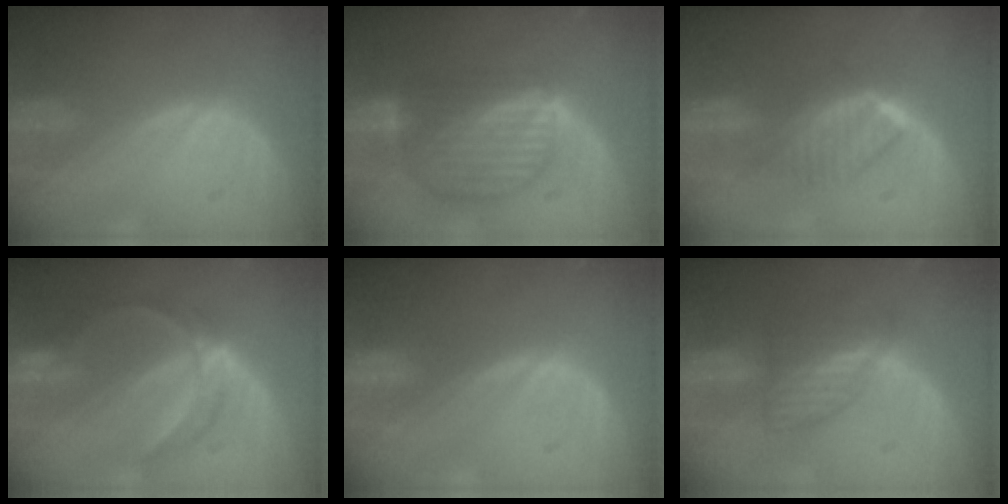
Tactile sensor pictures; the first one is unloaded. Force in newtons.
{"total": 8.8, "press": 7.7, "slide": 4.2}
{"total": 6.5, "press": 5.5, "slide": 3.5}
{"total": 6.1, "press": 5.8, "slide": 1.8}
{"total": 0.0}
{"total": 6.4, "press": 5.7, "slide": 3.0}